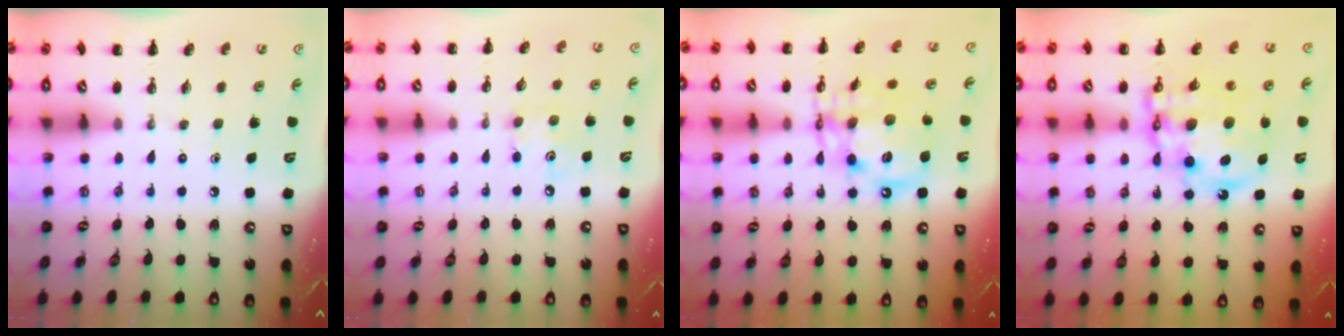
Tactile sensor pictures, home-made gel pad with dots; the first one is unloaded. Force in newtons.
{"total": 4.8, "press": 4.7, "slide": 0.7}
{"total": 15.4, "press": 15.1, "slide": 3.1}
{"total": 17.1, "press": 16.6, "slide": 4.2}